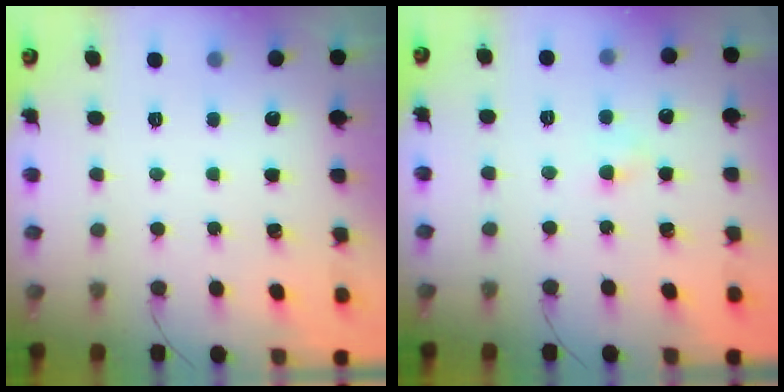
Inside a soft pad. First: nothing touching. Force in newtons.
{"total": 2.9, "press": 2.7, "slide": 1.1}